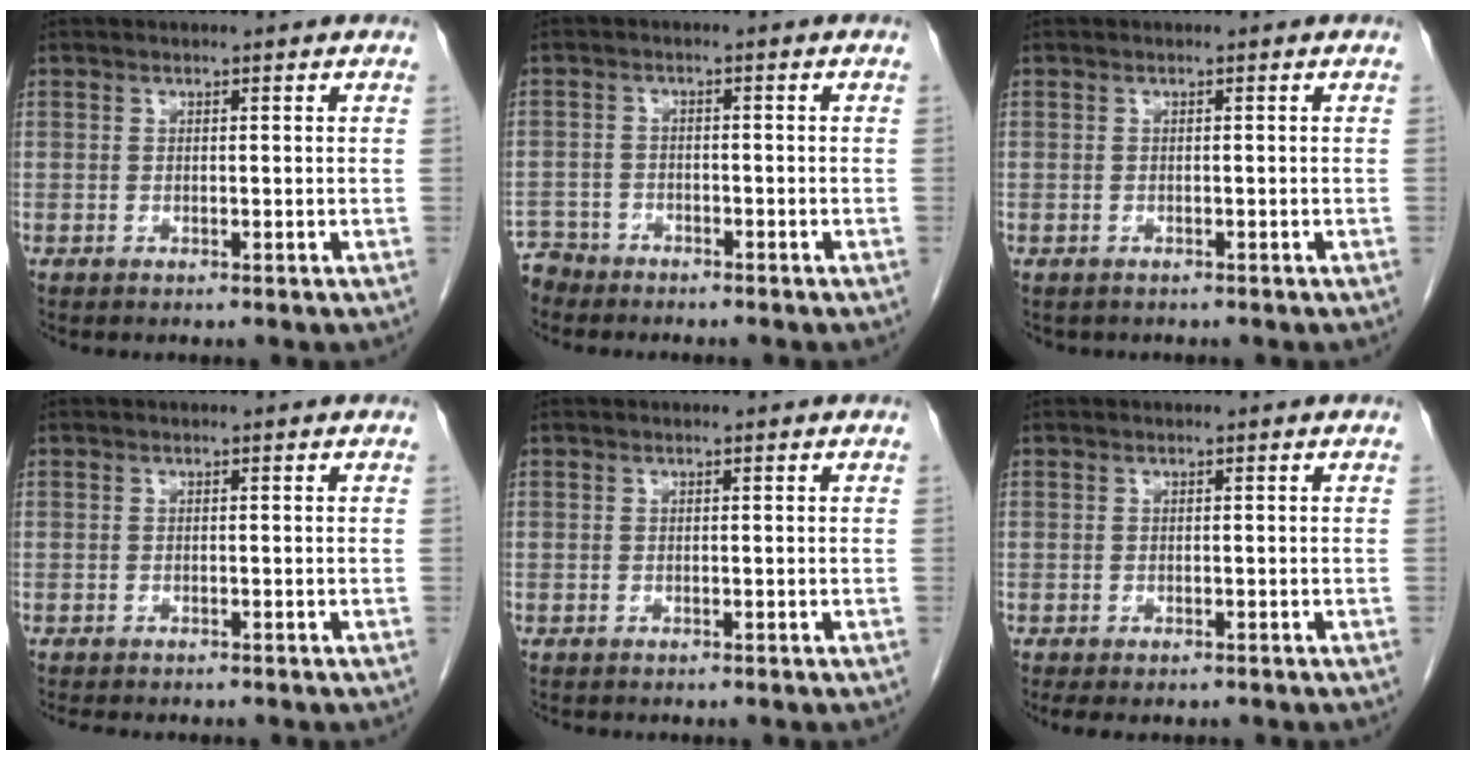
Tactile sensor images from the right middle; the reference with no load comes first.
{"total": 4.1, "force": [-3.7, 1.5, -0.7], "torque": [0.010, -0.003, -0.074]}
{"total": 0.8, "force": [-0.6, 0.5, 0.0], "torque": [-0.013, 0.000, -0.008]}
{"total": 3.7, "force": [-3.2, 1.0, 1.6], "torque": [-0.026, -0.010, -0.039]}
{"total": 0.0}
{"total": 2.8, "force": [-2.2, 1.2, 1.2], "torque": [-0.013, -0.006, -0.027]}